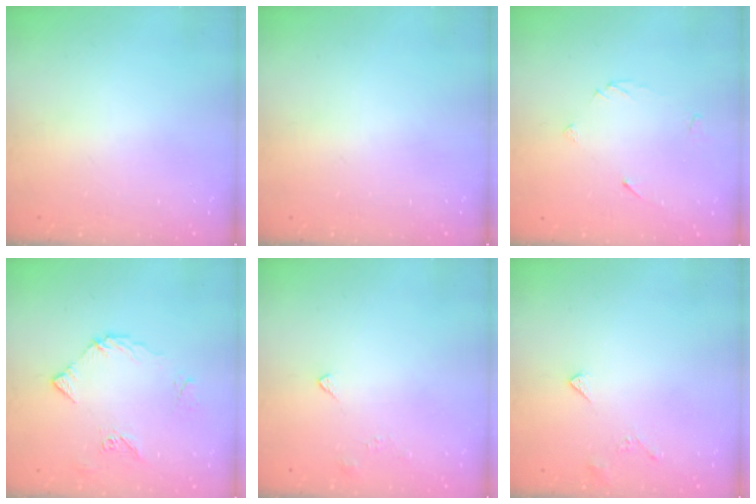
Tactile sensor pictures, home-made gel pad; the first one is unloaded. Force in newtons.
{"total": 0.0}
{"total": 3.6, "press": 3.6, "slide": 0.4}
{"total": 6.9, "press": 6.8, "slide": 0.7}
{"total": 2.6, "press": 2.6, "slide": 0.5}
{"total": 5.3, "press": 5.3, "slide": 0.8}